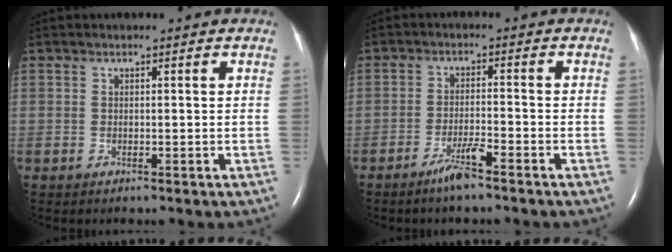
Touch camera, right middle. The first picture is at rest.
{"total": 4.1, "force": [-3.1, -0.1, 2.7], "torque": [-0.056, -0.006, -0.060]}